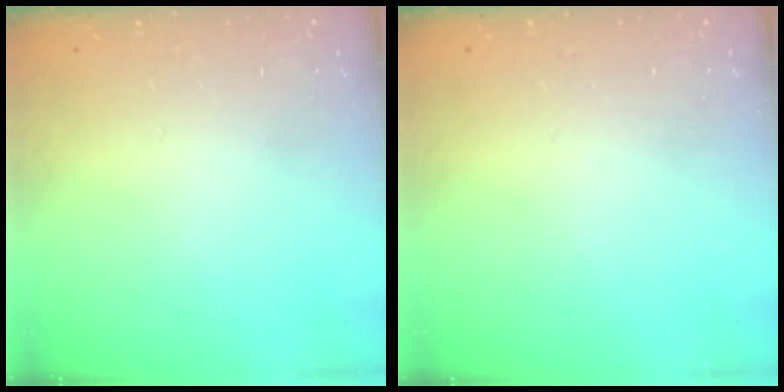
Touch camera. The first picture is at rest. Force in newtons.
{"total": 0.0}